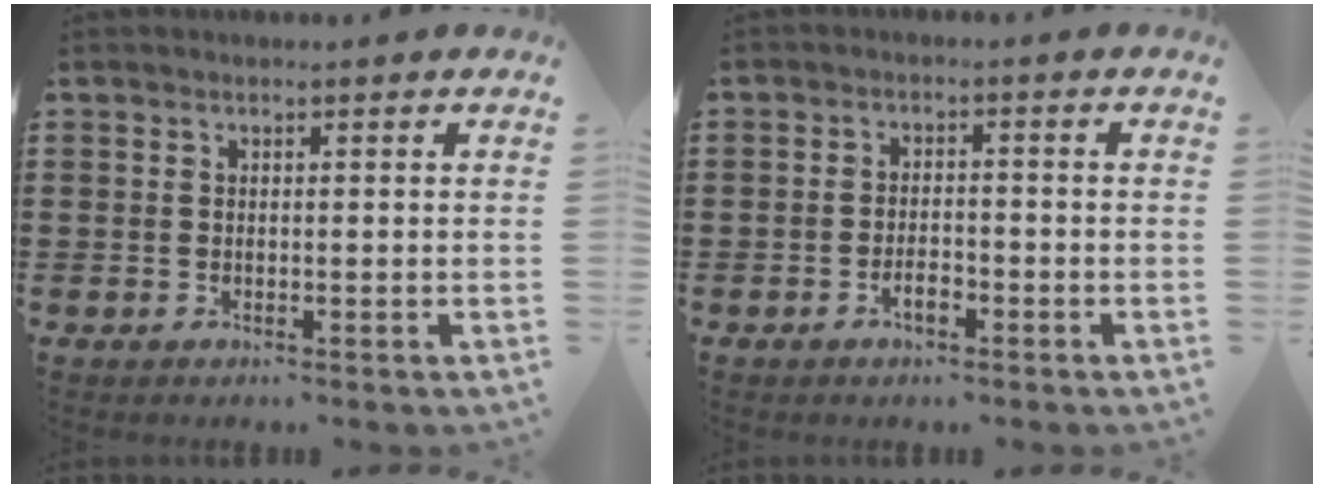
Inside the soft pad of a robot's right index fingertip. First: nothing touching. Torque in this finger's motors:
{"motor_torque": [1.06, 1.08, 0.29, 0.05]}